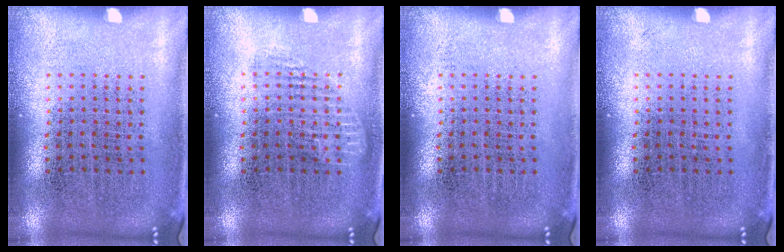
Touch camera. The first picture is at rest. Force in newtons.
{"total": 1.3, "press": 1.2, "slide": 0.4}
{"total": 0.0}
{"total": 0.0}